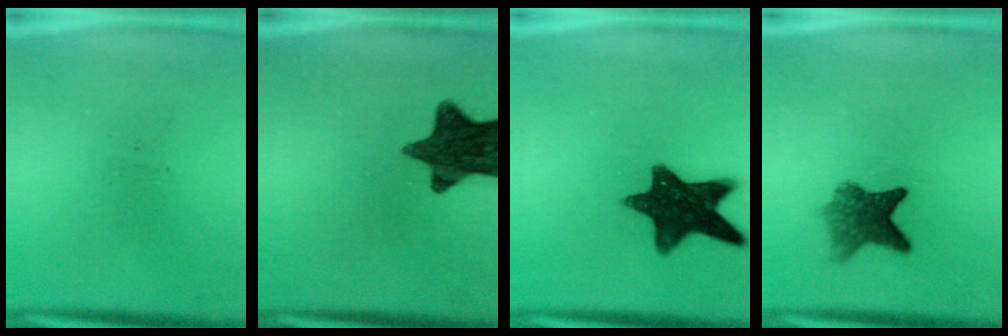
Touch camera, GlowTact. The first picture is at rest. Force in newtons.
{"total": 13.3}
{"total": 13.4}
{"total": 6.2}